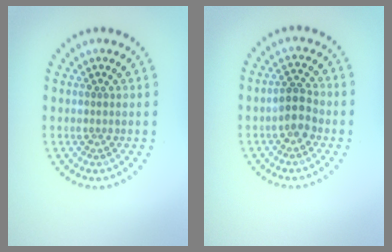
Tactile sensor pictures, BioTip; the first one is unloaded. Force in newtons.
{"total": 2.6, "press": 2.5, "slide": 0.9}